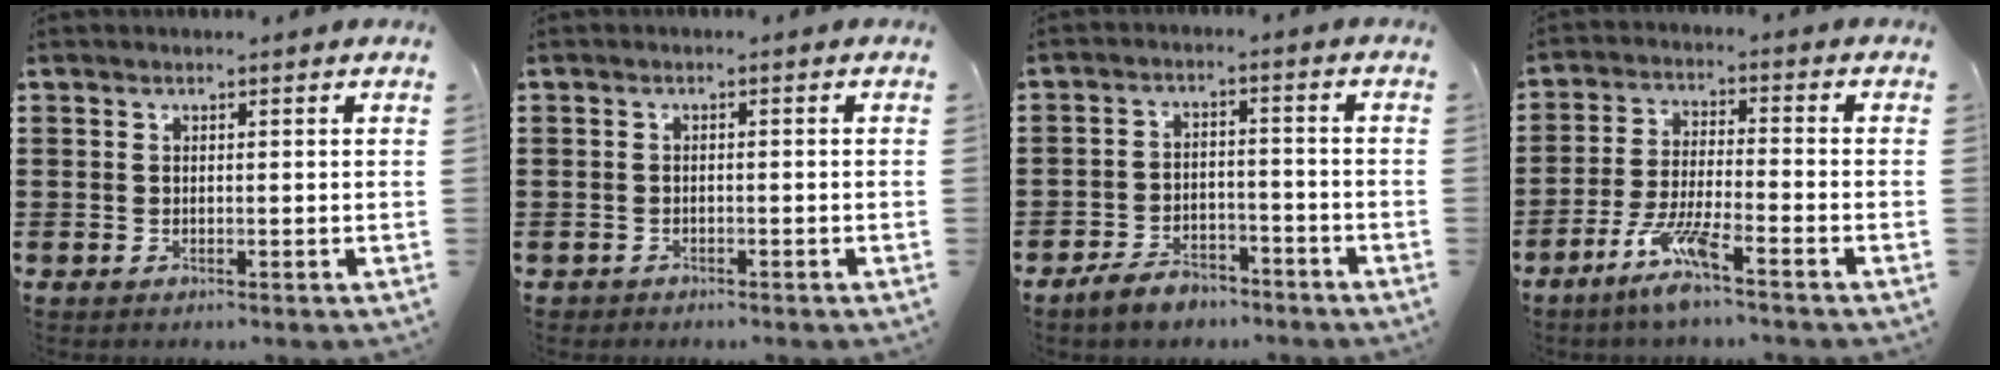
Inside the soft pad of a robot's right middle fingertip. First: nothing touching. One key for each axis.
{"total": 1.0, "fx": -0.9, "fy": 0.5, "fz": -0.1, "tx": 0.001, "ty": 0.001, "tz": -0.022}
{"total": 4.5, "fx": -4.1, "fy": 1.5, "fz": 1.2, "tx": -0.032, "ty": 0.007, "tz": -0.085}
{"total": 7.0, "fx": -4.9, "fy": 0.5, "fz": 5.0, "tx": -0.106, "ty": -0.009, "tz": -0.093}